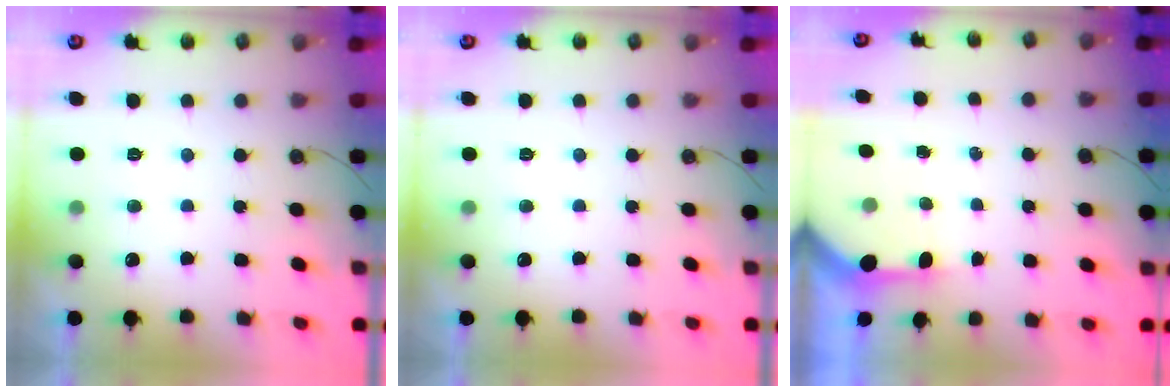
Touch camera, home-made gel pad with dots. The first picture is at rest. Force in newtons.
{"total": 0.0}
{"total": 3.3, "press": 3.3, "slide": 0.2}